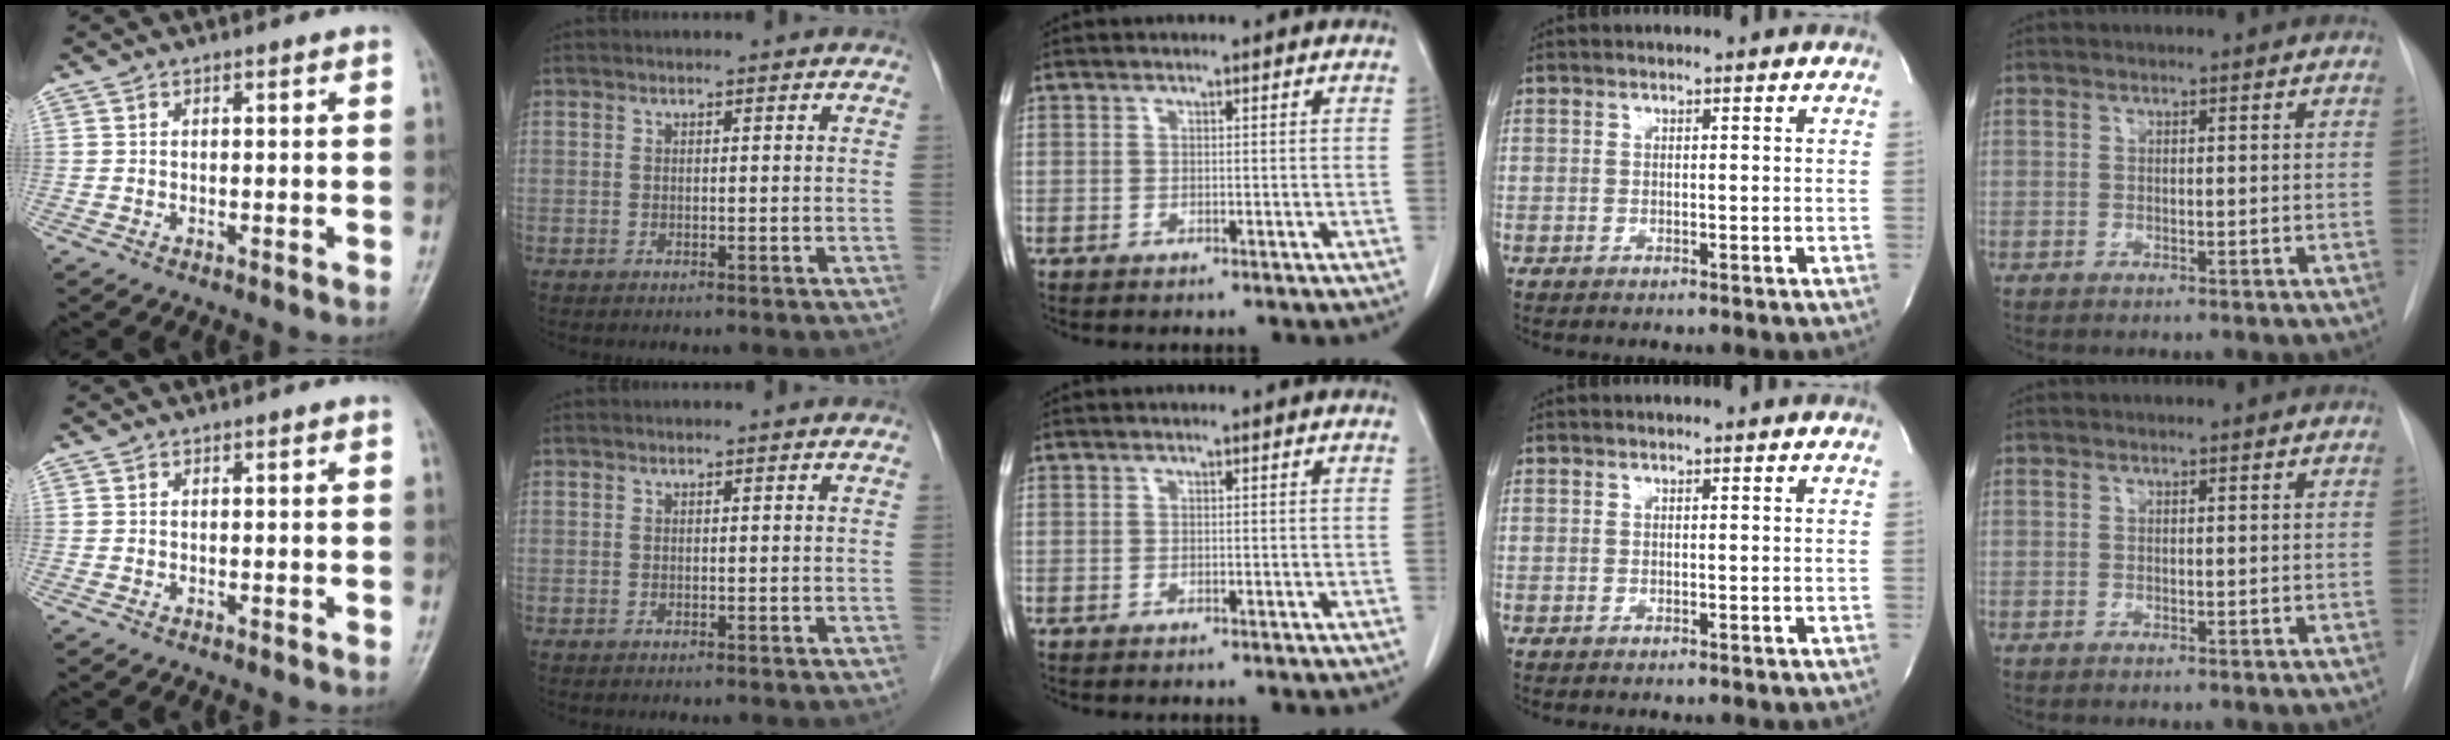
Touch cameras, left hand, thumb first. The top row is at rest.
{}